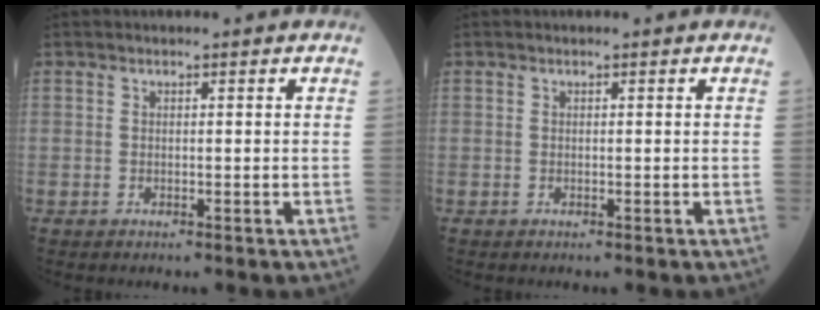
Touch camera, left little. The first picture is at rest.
{"total": 0.0}